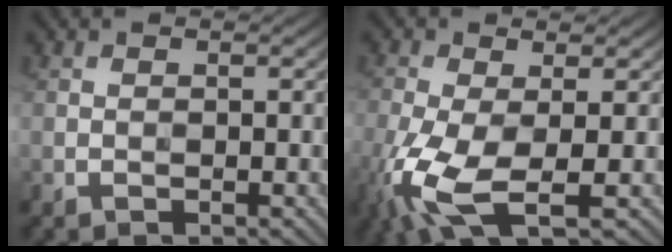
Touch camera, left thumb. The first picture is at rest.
{"total": 9.1, "force": [-3.4, 3.4, 7.7], "torque": [-0.194, -0.022, -0.068]}